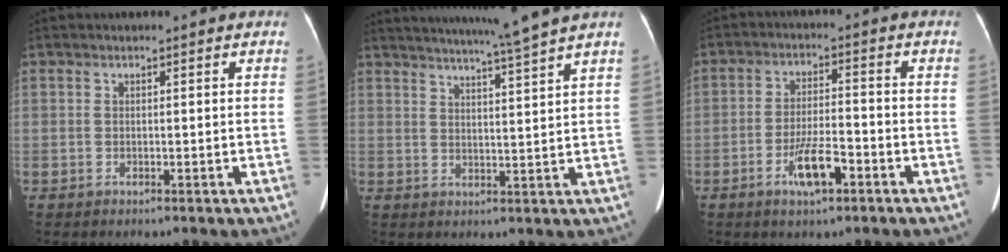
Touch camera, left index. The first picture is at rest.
{"total": 11.1, "force": [9.7, -2.5, 4.9], "torque": [-0.080, -0.019, 0.133]}
{"total": 6.3, "force": [-3.3, 1.5, 5.2], "torque": [-0.102, -0.002, -0.057]}